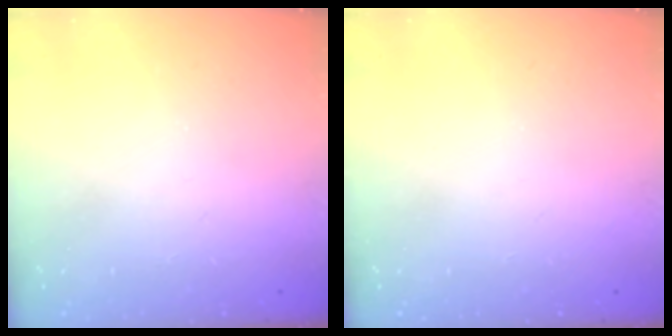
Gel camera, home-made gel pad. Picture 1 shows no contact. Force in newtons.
{"total": 0.0}